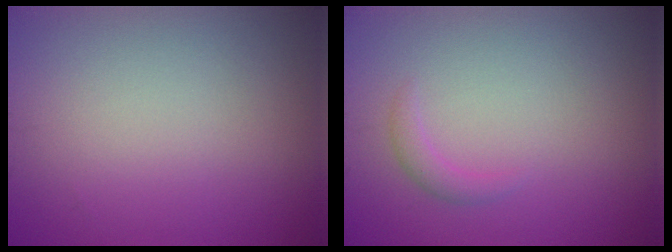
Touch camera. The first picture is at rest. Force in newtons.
{"total": 1.1, "press": 1.1, "slide": 0.1}